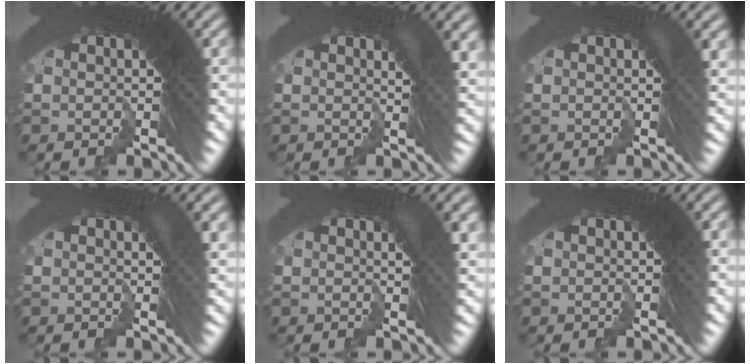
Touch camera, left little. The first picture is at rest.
{"total": 1.6, "force": [0.6, 0.1, 1.5], "torque": [-0.025, -0.003, 0.009]}
{"total": 0.6, "force": [0.0, -0.2, 0.5], "torque": [-0.010, 0.002, -0.001]}
{"total": 0.6, "force": [0.1, -0.3, 0.6], "torque": [-0.014, -0.002, 0.003]}
{"total": 1.2, "force": [0.4, 0.0, 1.2], "torque": [-0.021, 0.001, 0.005]}
{"total": 0.0}